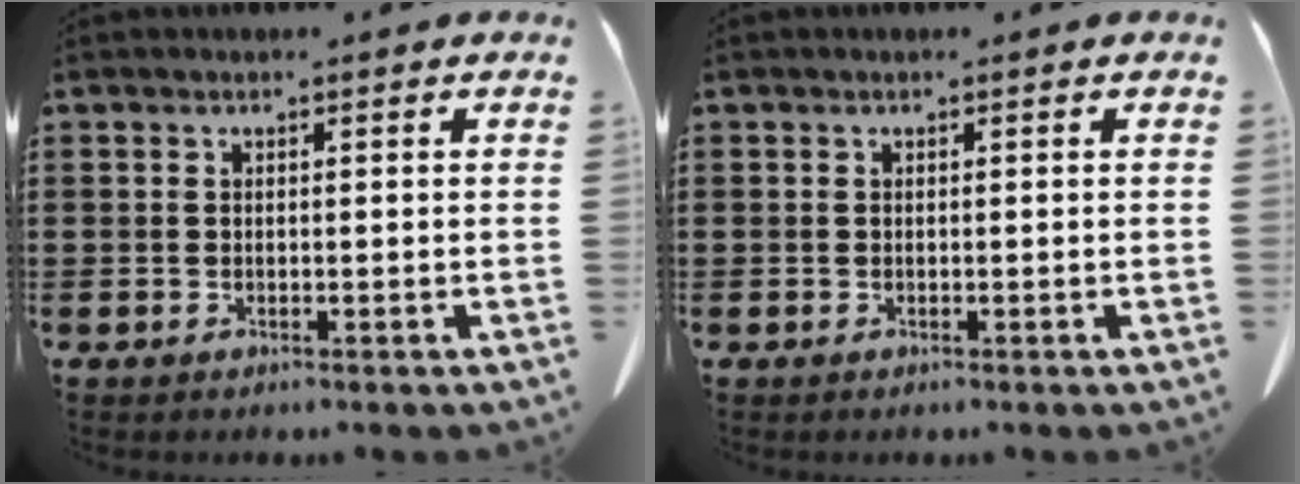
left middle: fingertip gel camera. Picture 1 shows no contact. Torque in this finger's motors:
{"motor_torque": [1.01, -1.13, 0.01, -0.01]}